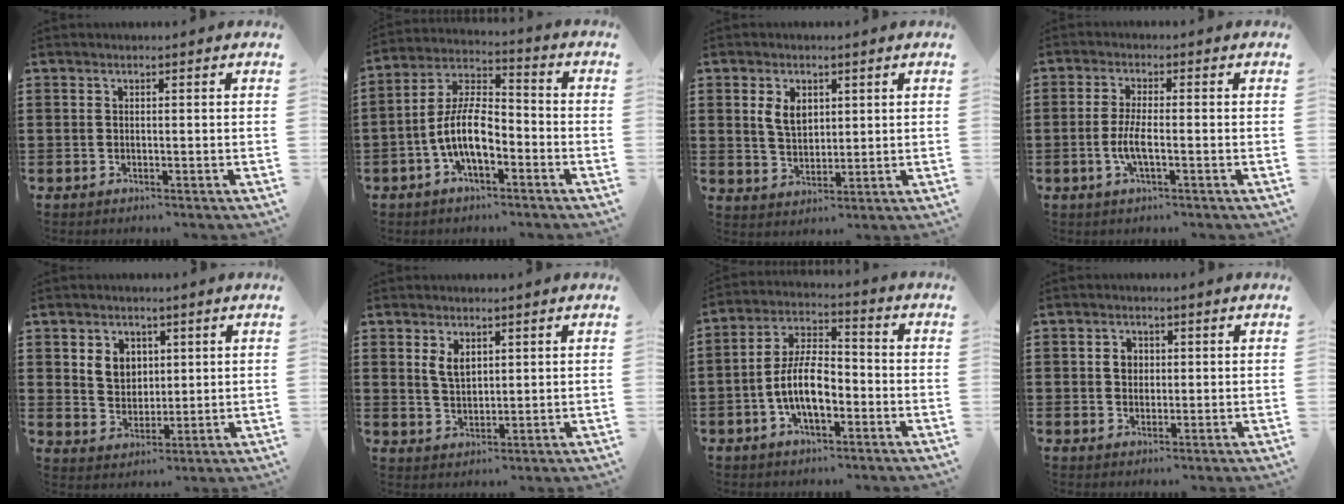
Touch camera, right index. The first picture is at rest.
{"total": 9.3, "force": [-3.5, 4.1, 7.6], "torque": [-0.176, 0.001, -0.071]}
{"total": 4.4, "force": [1.5, 3.0, 2.9], "torque": [-0.059, 0.007, 0.025]}
{"total": 4.0, "force": [-1.2, 0.8, 3.7], "torque": [-0.085, -0.006, -0.028]}
{"total": 4.7, "force": [1.9, 4.0, 1.6], "torque": [-0.040, 0.011, 0.033]}
{"total": 3.4, "force": [1.6, 2.0, 2.1], "torque": [-0.048, 0.006, 0.029]}
{"total": 9.0, "force": [-2.6, 4.2, 7.5], "torque": [-0.166, 0.003, -0.055]}
{"total": 2.4, "force": [0.4, 2.0, 1.2], "torque": [-0.031, 0.011, 0.005]}